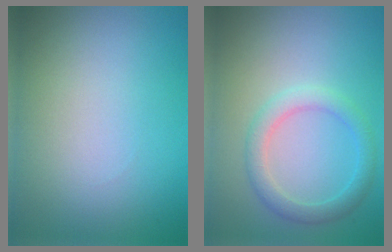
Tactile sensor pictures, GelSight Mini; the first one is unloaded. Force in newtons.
{"total": 2.5, "press": 2.5, "slide": 0.0}